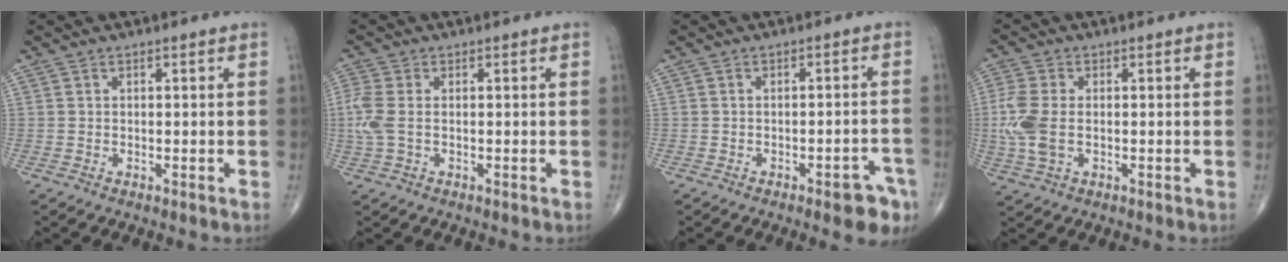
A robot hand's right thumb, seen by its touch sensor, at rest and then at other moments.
{"total": 4.8, "force": [-0.2, 2.7, 3.9], "torque": [-0.124, 0.005, -0.006]}
{"total": 6.1, "force": [-3.5, 2.2, 4.6], "torque": [-0.043, 0.021, -0.036]}
{"total": 7.6, "force": [-0.6, 4.5, 6.1], "torque": [-0.162, 0.002, -0.014]}